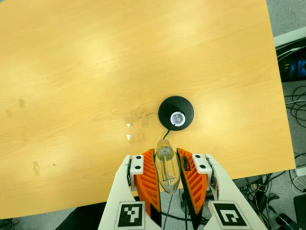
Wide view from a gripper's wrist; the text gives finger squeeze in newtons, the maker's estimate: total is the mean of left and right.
{"total": 18.4, "left": 20.1, "right": 16.8}